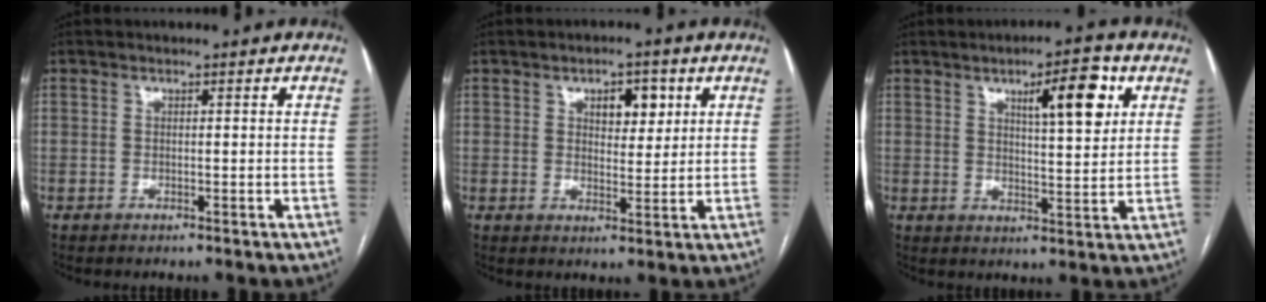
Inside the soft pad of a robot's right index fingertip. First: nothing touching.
{"total": 5.1, "force": [2.2, 2.6, 3.7], "torque": [-0.050, 0.007, 0.034]}
{"total": 9.2, "force": [4.1, 1.8, 8.0], "torque": [-0.122, 0.005, 0.061]}